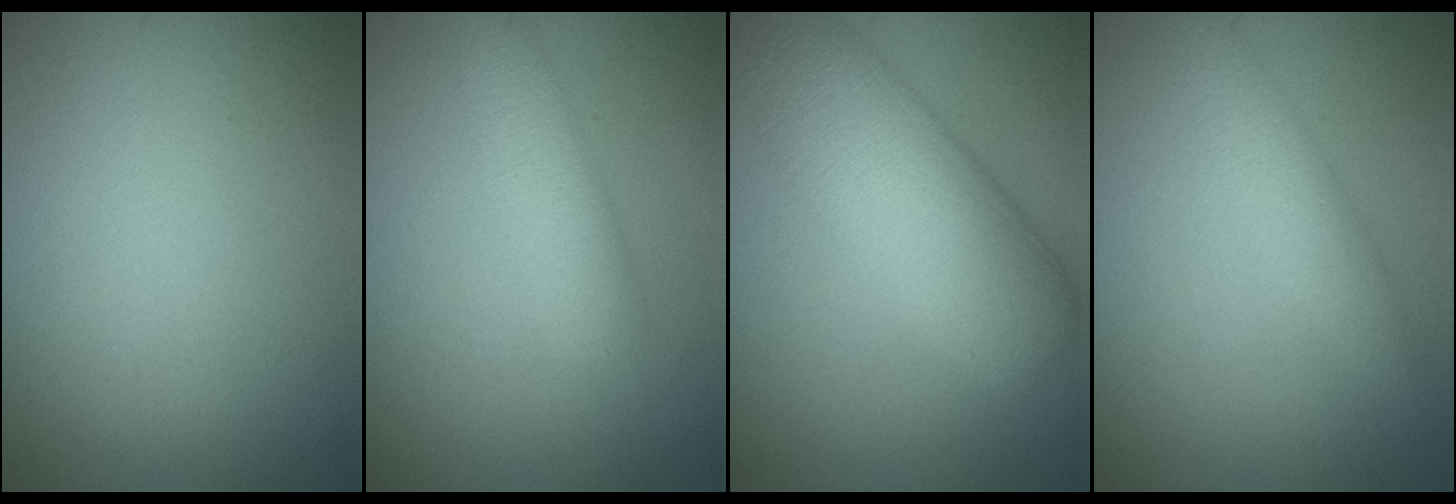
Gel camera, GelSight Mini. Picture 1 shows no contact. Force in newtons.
{"total": 3.4, "press": 3.4, "slide": 0.1}
{"total": 9.5, "press": 9.5, "slide": 0.3}
{"total": 2.4, "press": 2.4, "slide": 0.1}